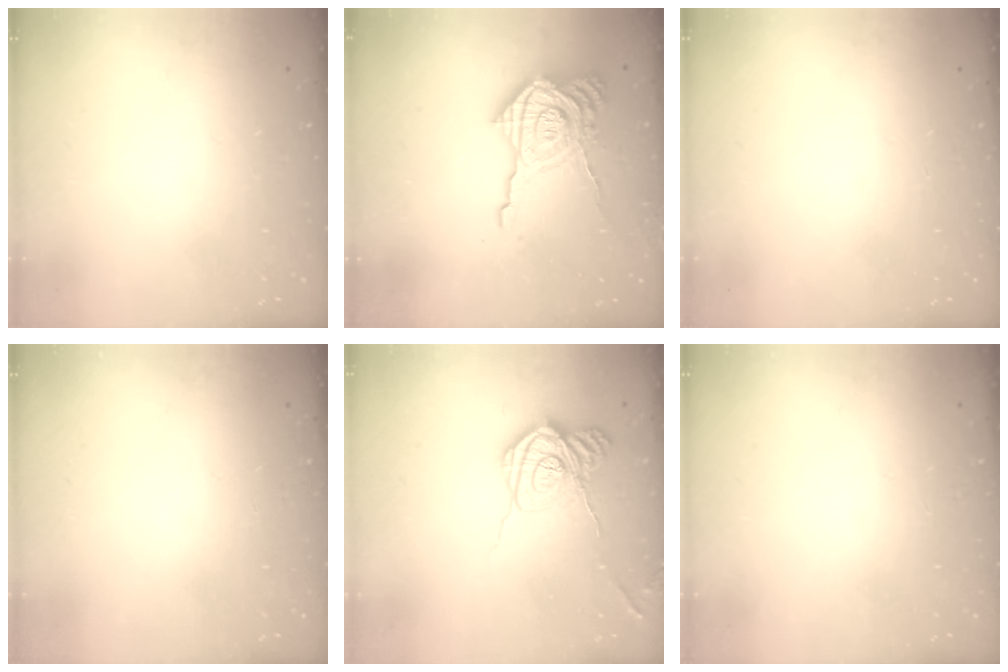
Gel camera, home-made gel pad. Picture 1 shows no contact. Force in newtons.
{"total": 20.6, "press": 20.5, "slide": 1.6}
{"total": 0.0}
{"total": 0.0}
{"total": 17.0, "press": 17.0, "slide": 0.9}
{"total": 0.0}